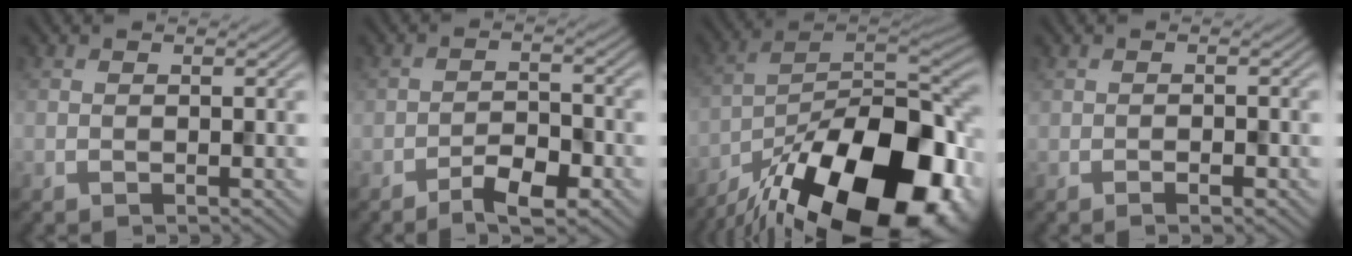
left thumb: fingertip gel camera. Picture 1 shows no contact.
{"total": 4.6, "force": [-3.0, 1.9, 3.0], "torque": [-0.046, 0.003, -0.054]}
{"total": 21.6, "force": [-13.9, 8.5, 14.2], "torque": [-0.208, -0.026, -0.217]}
{"total": 1.4, "force": [-0.7, 0.5, 1.1], "torque": [-0.017, -0.001, -0.011]}